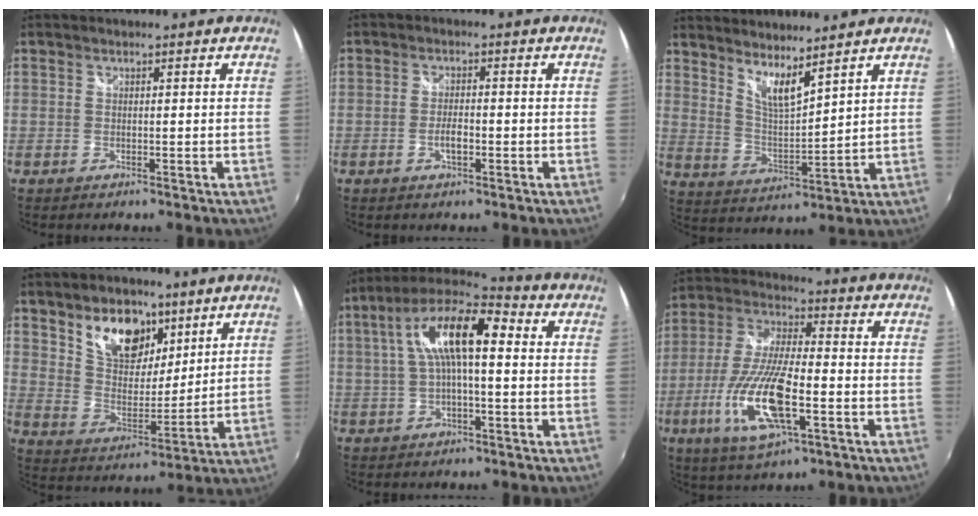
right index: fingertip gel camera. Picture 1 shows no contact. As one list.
[{"total": 2.9, "force": [-1.2, 1.1, 2.4], "torque": [-0.050, 0.000, -0.022]}, {"total": 7.3, "force": [5.9, 1.0, 4.2], "torque": [-0.072, -0.013, 0.111]}, {"total": 13.2, "force": [7.8, 7.9, 7.1], "torque": [-0.117, 0.008, 0.146]}, {"total": 13.7, "force": [1.8, 4.5, 12.8], "torque": [-0.238, 0.028, 0.022]}, {"total": 17.0, "force": [-5.8, 5.3, 15.1], "torque": [-0.320, -0.021, -0.109]}]